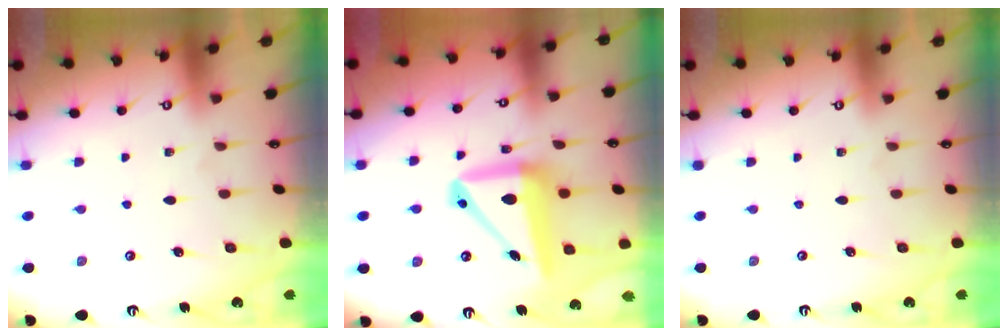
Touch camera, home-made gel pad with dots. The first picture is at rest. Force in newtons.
{"total": 15.3, "press": 15.1, "slide": 2.4}
{"total": 0.0}